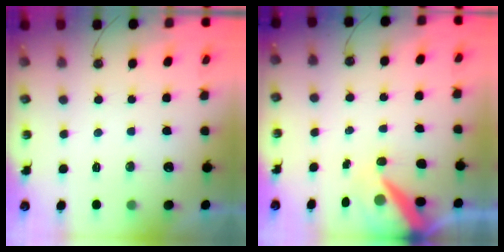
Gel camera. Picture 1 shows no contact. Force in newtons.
{"total": 8.4, "press": 8.3, "slide": 0.5}